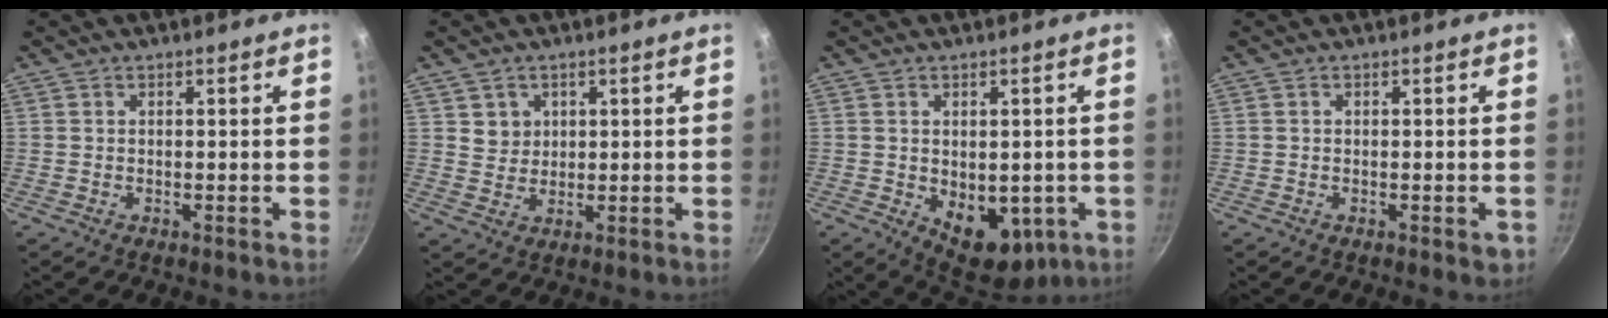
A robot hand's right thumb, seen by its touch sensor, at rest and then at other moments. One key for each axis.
{"total": 3.6, "fx": 1.3, "fy": 3.3, "fz": 0.7, "tx": 0.009, "ty": 0.004, "tz": 0.027}
{"total": 11.1, "fx": -2.3, "fy": 7.0, "fz": 8.3, "tx": -0.076, "ty": -0.013, "tz": -0.012}
{"total": 1.8, "fx": -0.7, "fy": 0.9, "fz": 1.4, "tx": -0.014, "ty": 0.000, "tz": -0.009}